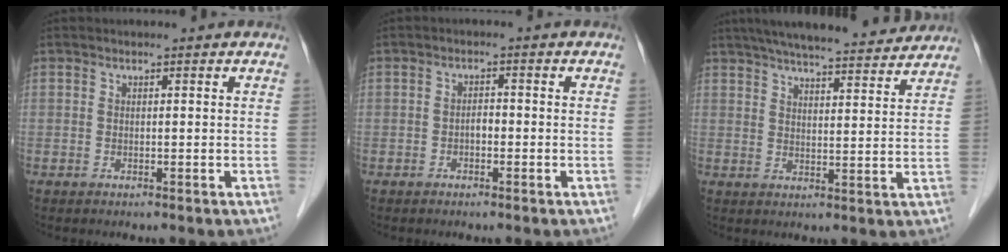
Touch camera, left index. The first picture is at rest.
{"total": 1.4, "force": [-0.6, 0.7, 1.1], "torque": [-0.015, 0.005, -0.011]}
{"total": 19.0, "force": [16.9, 2.5, 8.2], "torque": [-0.129, 0.029, 0.234]}